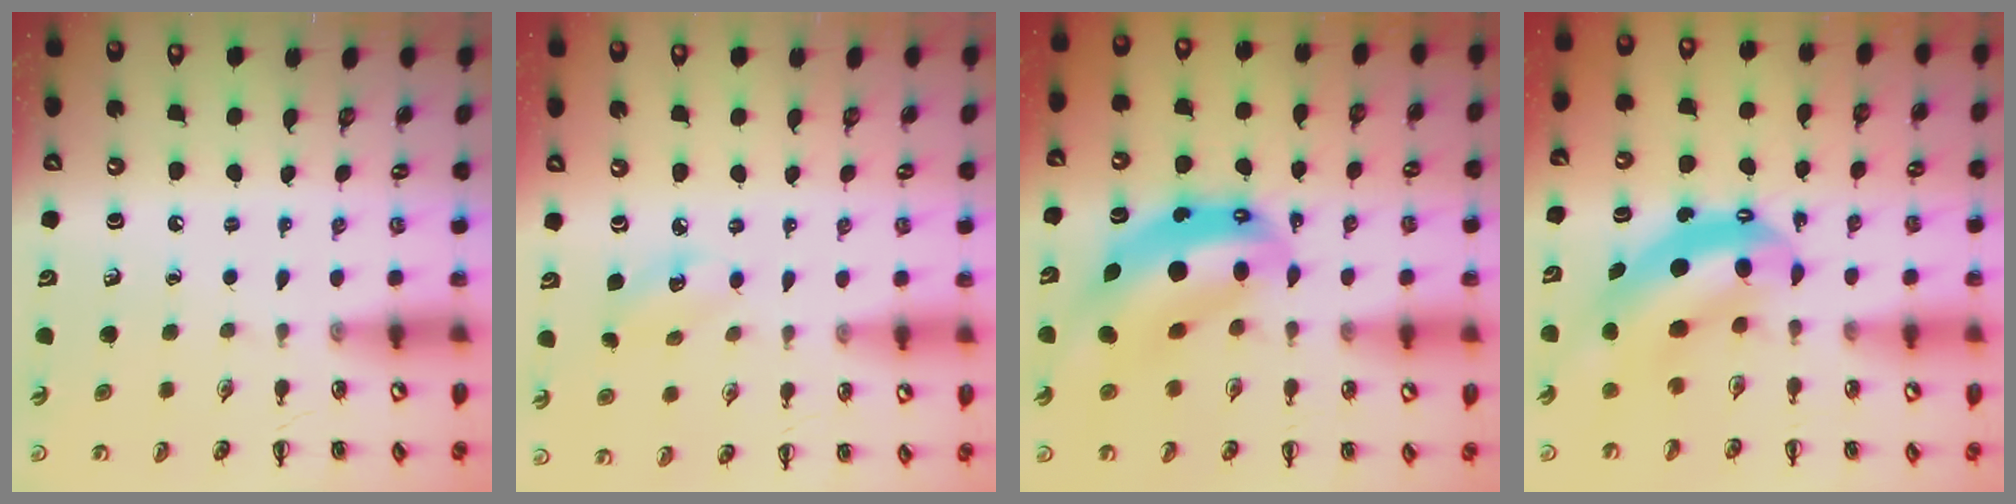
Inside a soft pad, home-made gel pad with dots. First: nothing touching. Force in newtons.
{"total": 3.7, "press": 3.6, "slide": 0.7}
{"total": 11.8, "press": 11.4, "slide": 3.1}
{"total": 6.6, "press": 6.5, "slide": 1.5}